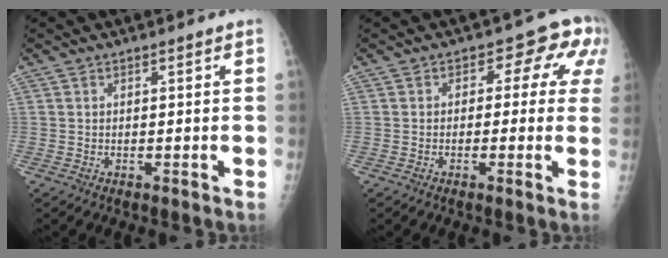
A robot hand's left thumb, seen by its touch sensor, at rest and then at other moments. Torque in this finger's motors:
{"motor_torque": [-0.07, 0.27, -0.28, -0.04, 0.05]}